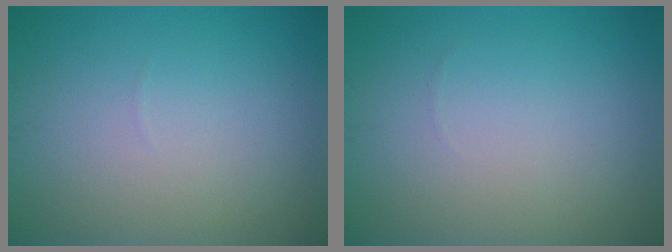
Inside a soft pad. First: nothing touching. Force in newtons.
{"total": 0.0}